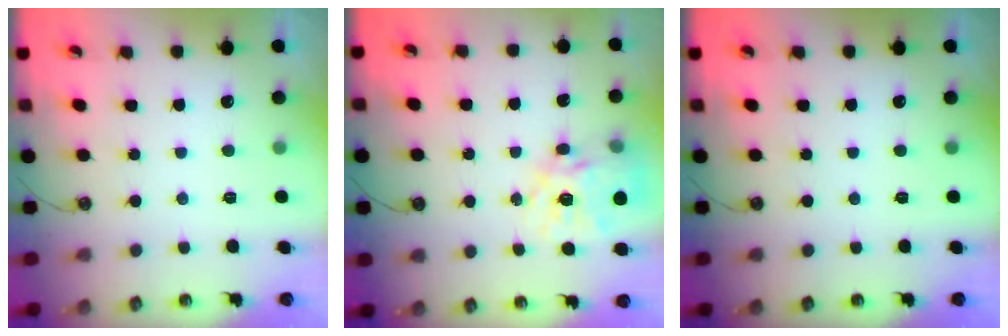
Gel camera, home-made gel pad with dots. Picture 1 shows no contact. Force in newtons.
{"total": 17.0, "press": 17.0, "slide": 1.6}
{"total": 0.0}